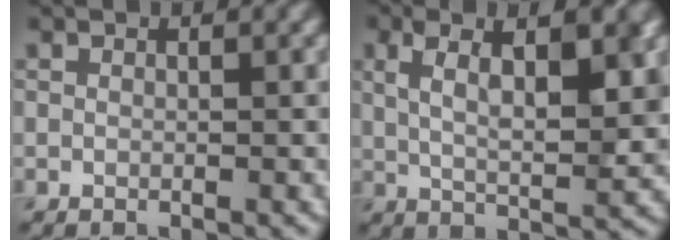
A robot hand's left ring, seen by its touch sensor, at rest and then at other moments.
{"total": 7.2, "force": [2.5, 2.4, 6.3], "torque": [-0.099, 0.005, 0.038]}